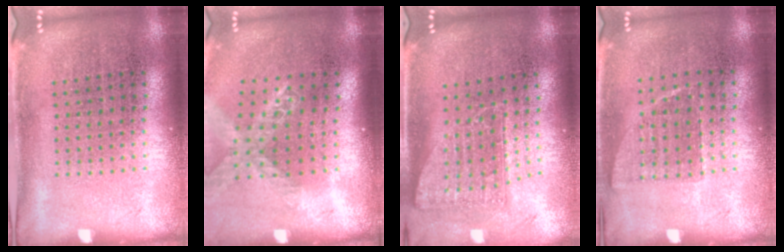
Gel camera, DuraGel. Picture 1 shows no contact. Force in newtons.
{"total": 1.6, "press": 1.4, "slide": 0.8}
{"total": 1.7, "press": 1.2, "slide": 1.1}
{"total": 0.8, "press": 0.7, "slide": 0.4}